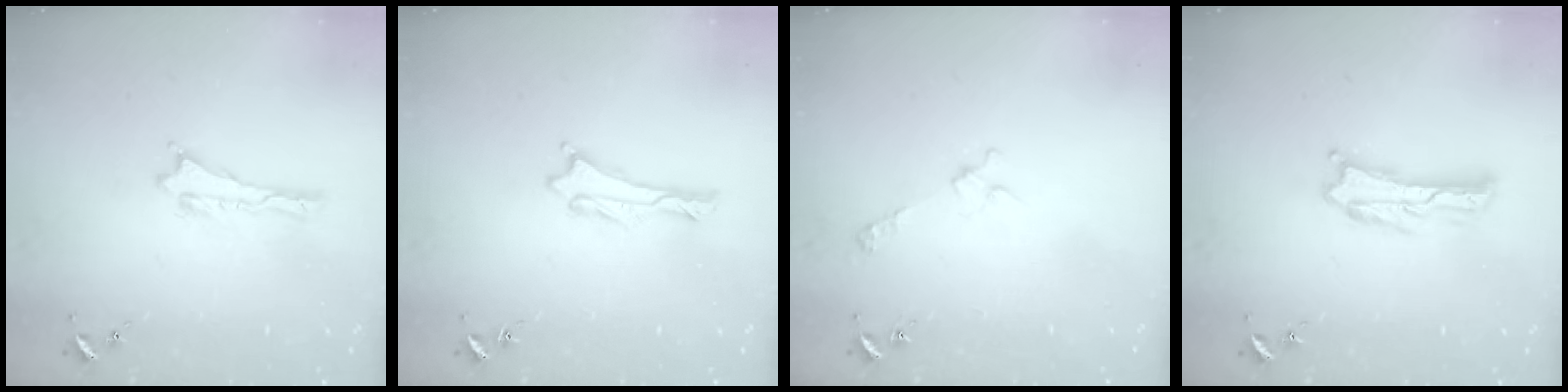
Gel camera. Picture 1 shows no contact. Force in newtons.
{"total": 0.0}
{"total": 3.3, "press": 3.3, "slide": 0.4}
{"total": 1.0, "press": 1.0, "slide": 0.2}